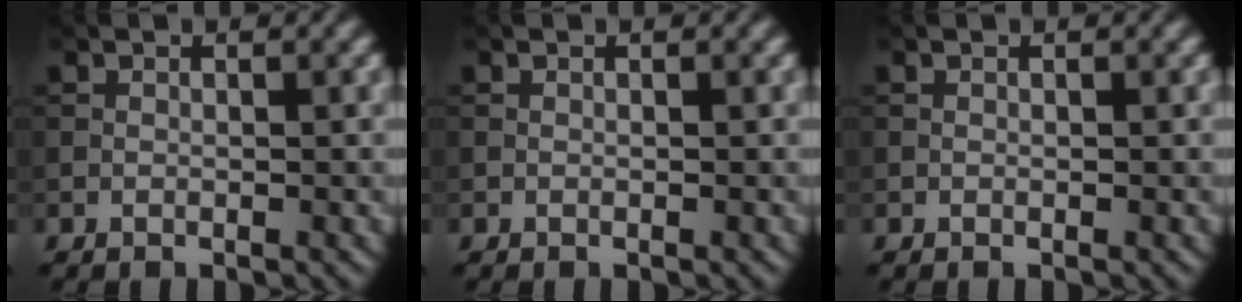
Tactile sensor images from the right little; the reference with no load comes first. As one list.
[{"total": 0.0}, {"total": 0.0}]